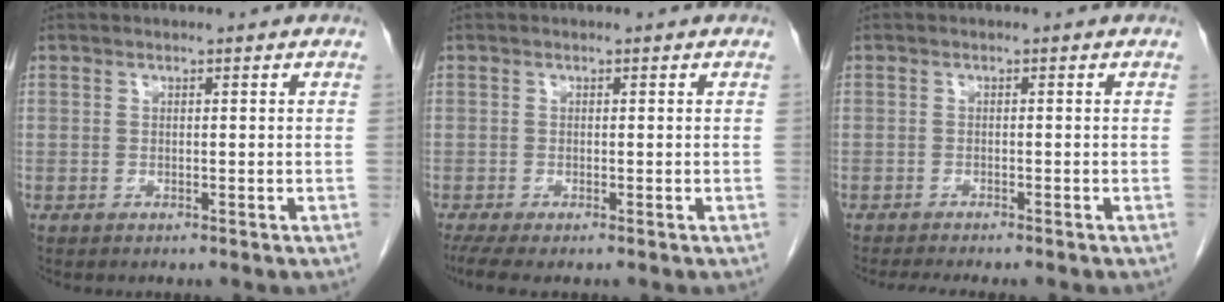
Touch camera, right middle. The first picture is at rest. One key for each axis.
{"total": 3.0, "fx": -2.0, "fy": 0.5, "fz": 2.2, "tx": -0.043, "ty": -0.011, "tz": -0.038}
{"total": 5.3, "fx": -4.5, "fy": 0.6, "fz": 2.6, "tx": -0.030, "ty": -0.009, "tz": -0.066}